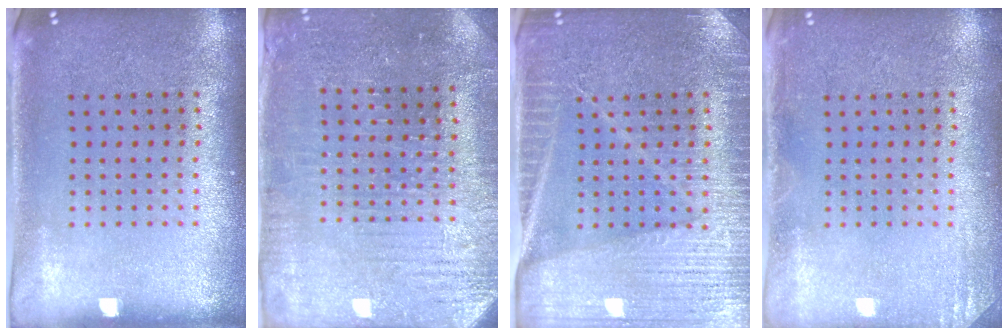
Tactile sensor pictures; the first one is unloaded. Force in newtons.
{"total": 3.2, "press": 3.2, "slide": 0.4}
{"total": 4.0, "press": 3.7, "slide": 1.4}
{"total": 1.5, "press": 1.4, "slide": 0.2}